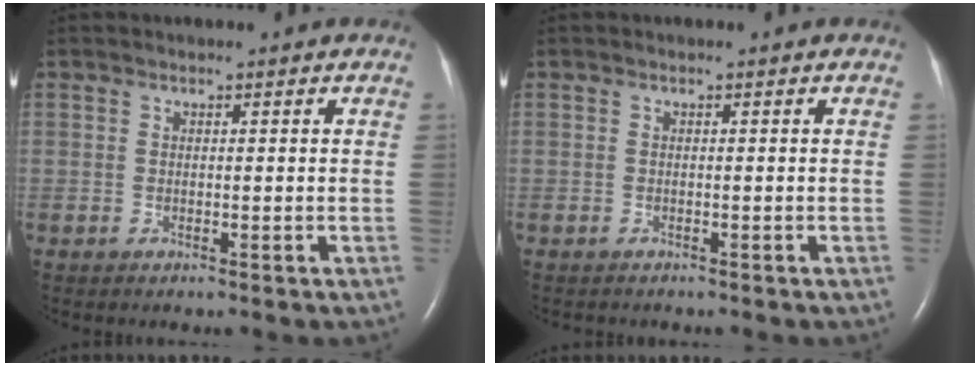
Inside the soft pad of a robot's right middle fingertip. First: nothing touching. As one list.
[{"total": 1.0, "force": [-0.9, 0.3, 0.2], "torque": [-0.012, -0.002, -0.011]}]